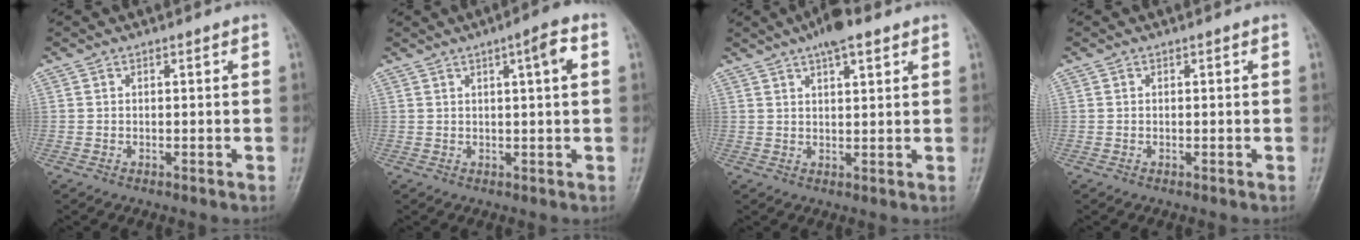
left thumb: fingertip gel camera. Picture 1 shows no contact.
{"total": 4.8, "force": [1.6, 0.5, 4.5], "torque": [-0.066, 0.006, 0.020]}
{"total": 6.6, "force": [4.2, 2.2, 4.6], "torque": [-0.065, -0.003, 0.064]}
{"total": 0.0}